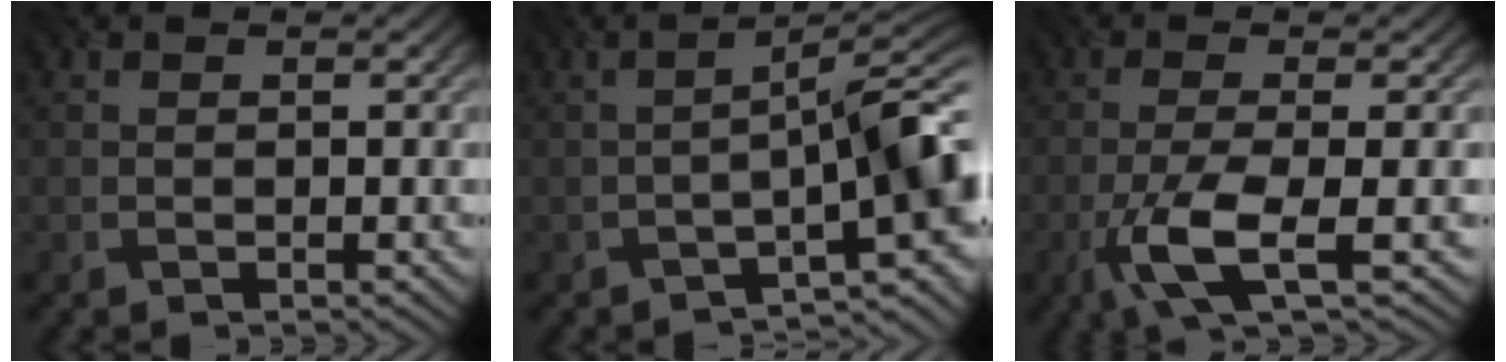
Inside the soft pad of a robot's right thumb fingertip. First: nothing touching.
{"total": 7.7, "force": [-2.9, 1.2, 7.0], "torque": [-0.100, 0.012, -0.050]}
{"total": 7.0, "force": [-2.7, 1.5, 6.2], "torque": [-0.120, 0.000, -0.061]}